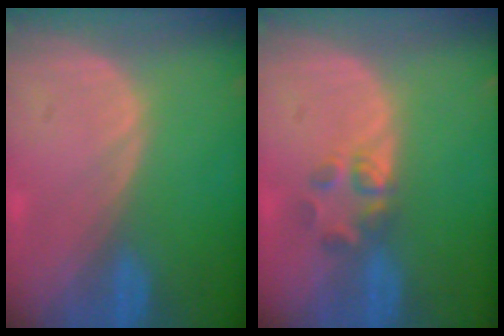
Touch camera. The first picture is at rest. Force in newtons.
{"total": 3.1, "press": 3.0, "slide": 0.8}